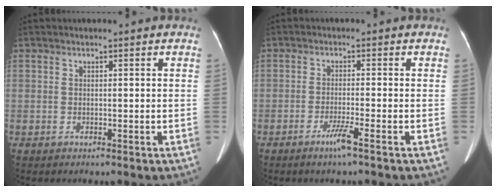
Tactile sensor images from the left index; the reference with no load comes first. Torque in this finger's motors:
{"motor_torque": [0.01, 0.02, 0.03, 0.07]}